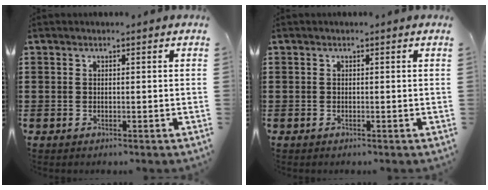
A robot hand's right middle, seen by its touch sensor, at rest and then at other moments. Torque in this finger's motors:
{"motor_torque": [0.05, -0.25, 0.02, -0.01]}